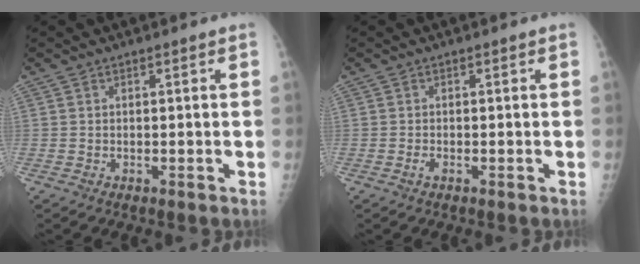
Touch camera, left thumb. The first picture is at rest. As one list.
[{"total": 0.6, "force": [-0.2, 0.3, 0.5], "torque": [-0.010, -0.002, -0.005]}]